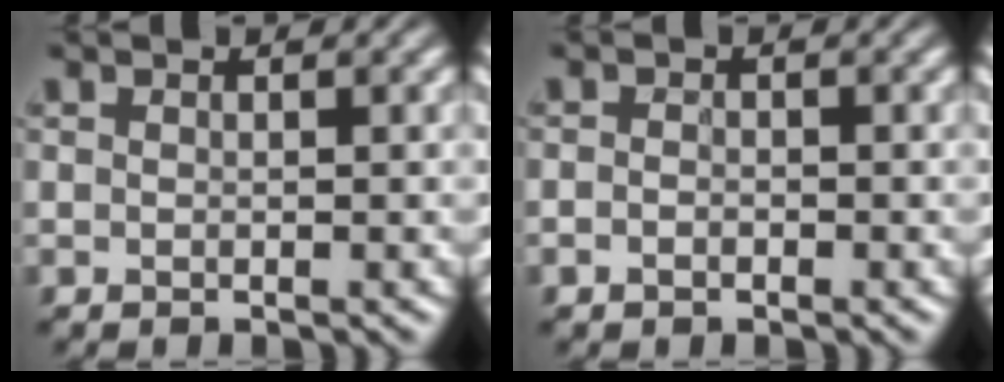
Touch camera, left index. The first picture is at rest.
{"total": 0.6, "force": [-0.6, 0.0, -0.1], "torque": [-0.004, 0.001, -0.003]}